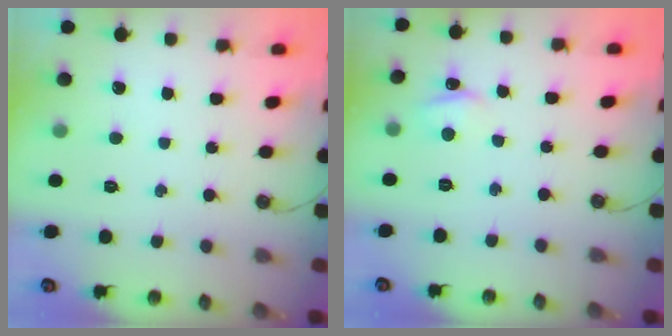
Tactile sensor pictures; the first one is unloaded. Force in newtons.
{"total": 2.9, "press": 2.8, "slide": 0.3}